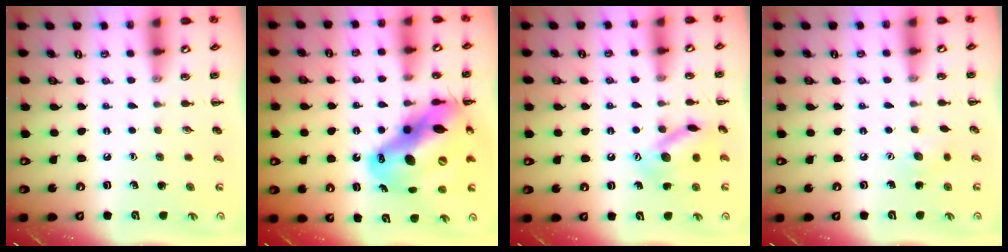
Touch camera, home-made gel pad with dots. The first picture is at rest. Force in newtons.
{"total": 22.3, "press": 21.4, "slide": 6.3}
{"total": 12.9, "press": 12.9, "slide": 0.5}
{"total": 3.9, "press": 3.8, "slide": 0.9}